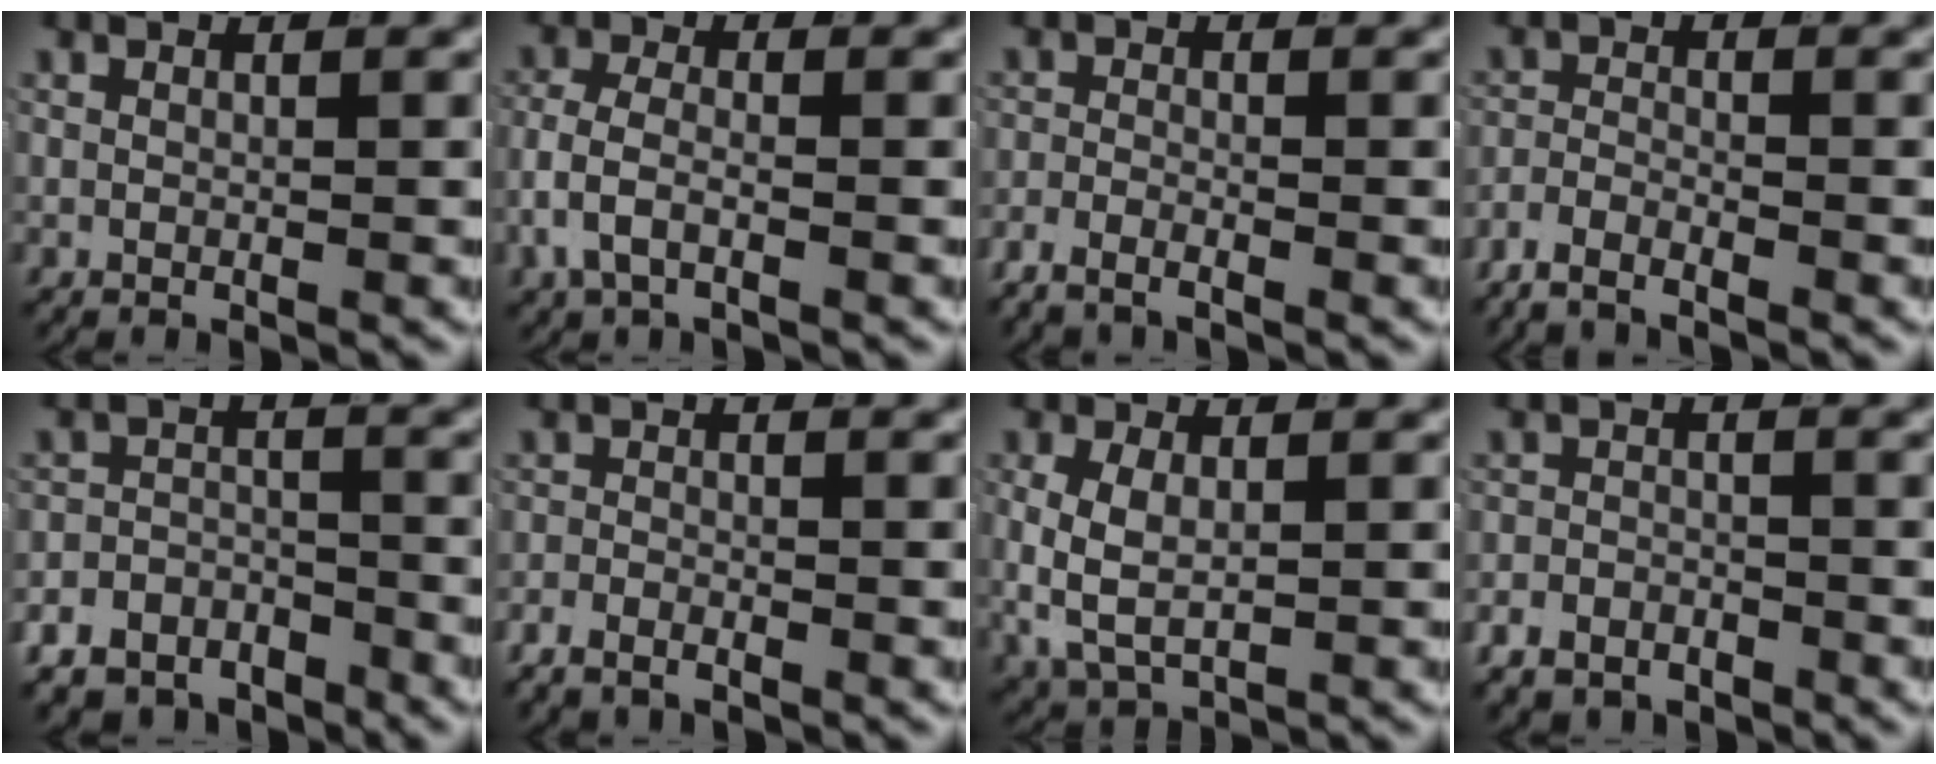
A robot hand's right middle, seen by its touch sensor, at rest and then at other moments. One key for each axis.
{"total": 3.4, "fx": -1.3, "fy": 1.9, "fz": 2.5, "tx": -0.063, "ty": -0.007, "tz": -0.021}
{"total": 2.6, "fx": -2.2, "fy": 0.6, "fz": 1.1, "tx": -0.023, "ty": 0.000, "tz": -0.044}
{"total": 3.4, "fx": -2.9, "fy": 1.1, "fz": 1.5, "tx": -0.026, "ty": -0.001, "tz": -0.056}
{"total": 8.2, "fx": -6.3, "fy": 4.9, "fz": 1.9, "tx": -0.011, "ty": -0.008, "tz": -0.119}
{"total": 2.3, "fx": -2.0, "fy": 0.8, "fz": 0.7, "tx": -0.011, "ty": -0.003, "tz": -0.040}
{"total": 4.9, "fx": -0.2, "fy": 3.4, "fz": 3.5, "tx": -0.097, "ty": -0.014, "tz": 0.011}
{"total": 3.1, "fx": -2.6, "fy": 1.6, "fz": 0.6, "tx": 0.000, "ty": -0.001, "tz": -0.050}